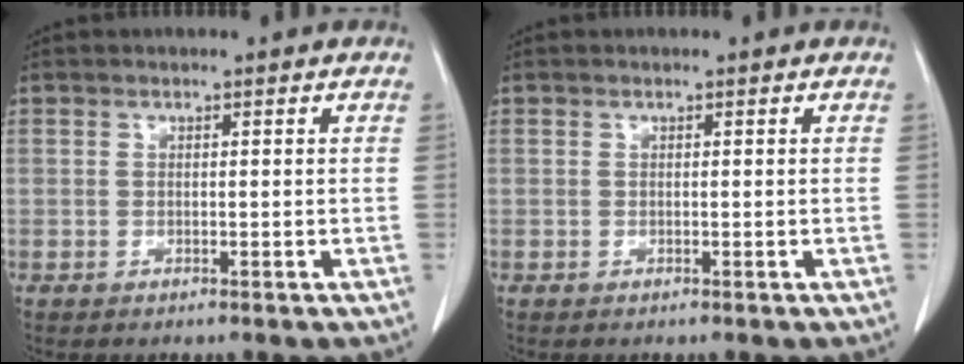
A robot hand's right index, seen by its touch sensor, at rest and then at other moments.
{"total": 0.0}